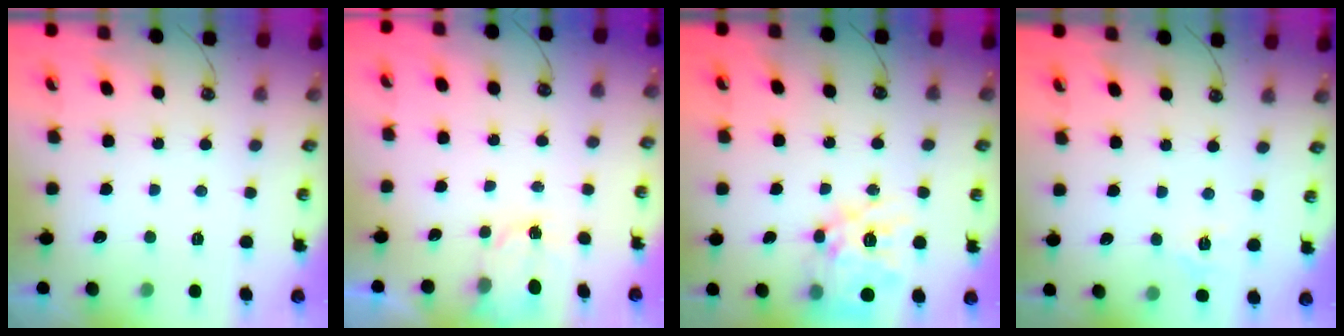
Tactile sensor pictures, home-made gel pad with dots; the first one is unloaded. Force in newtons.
{"total": 2.3, "press": 2.3, "slide": 0.4}
{"total": 16.4, "press": 16.3, "slide": 1.6}
{"total": 3.1, "press": 3.0, "slide": 0.4}